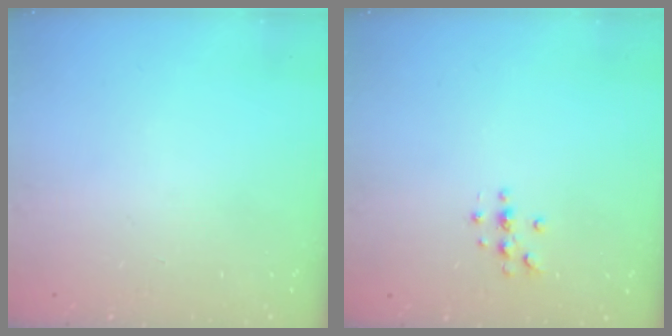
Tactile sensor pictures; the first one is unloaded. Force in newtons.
{"total": 3.5, "press": 3.5, "slide": 0.4}